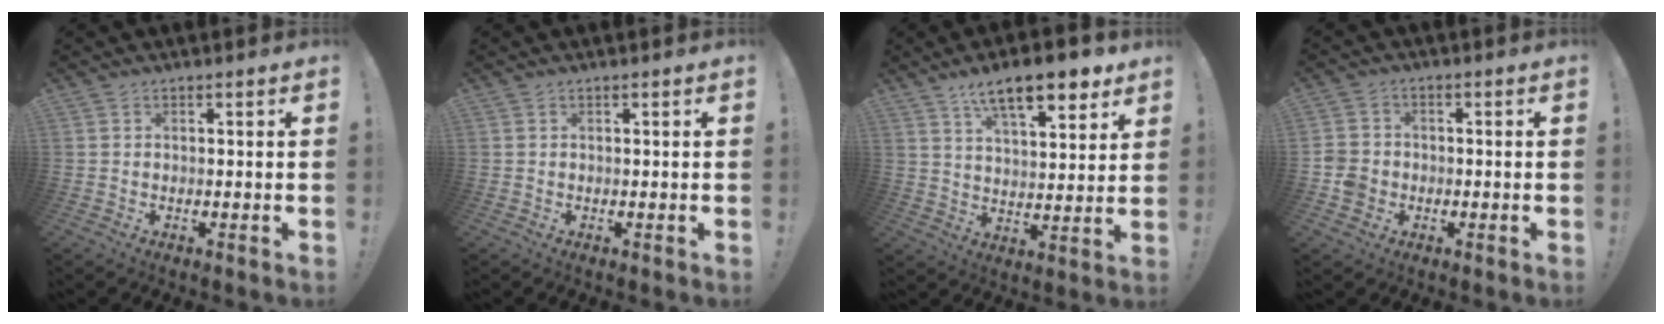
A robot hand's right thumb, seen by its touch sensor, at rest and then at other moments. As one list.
[{"total": 0.0}, {"total": 14.0, "force": [9.0, 4.5, 9.7], "torque": [-0.146, -0.052, 0.150]}, {"total": 6.6, "force": [-2.1, 5.7, 2.7], "torque": [-0.064, 0.017, -0.039]}]